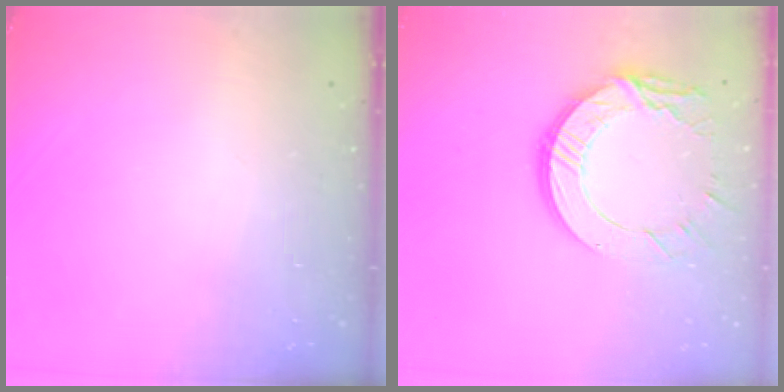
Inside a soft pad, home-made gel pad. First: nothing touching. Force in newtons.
{"total": 15.0, "press": 14.9, "slide": 1.5}